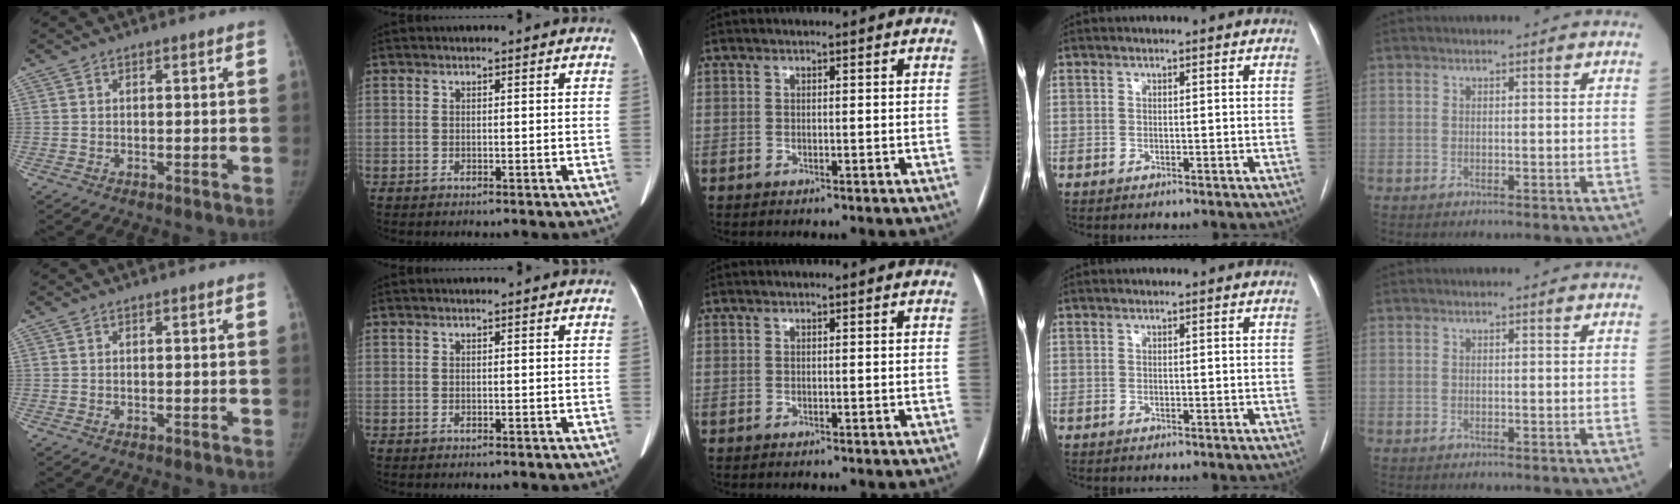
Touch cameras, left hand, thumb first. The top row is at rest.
{}